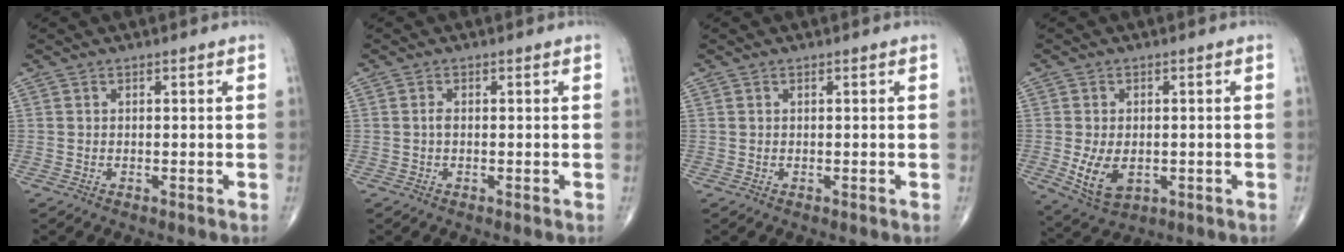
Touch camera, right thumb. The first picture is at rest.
{"total": 0.8, "force": [-0.1, 0.4, 0.7], "torque": [-0.017, 0.000, -0.003]}
{"total": 0.0}
{"total": 7.6, "force": [-1.4, 4.8, 5.8], "torque": [-0.101, -0.009, -0.012]}